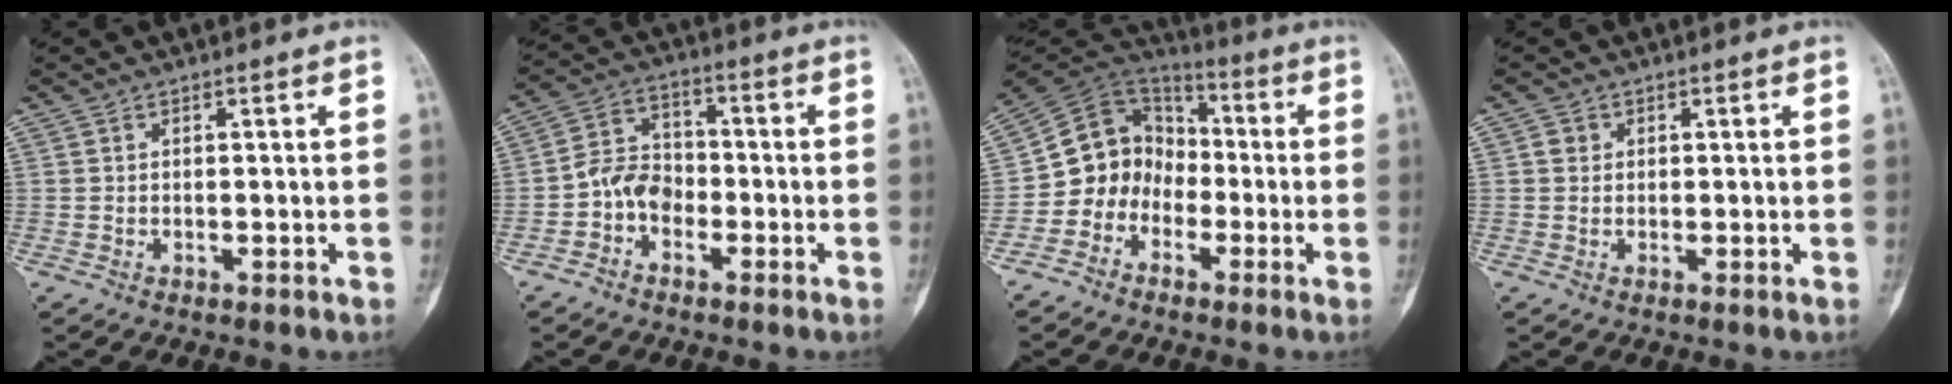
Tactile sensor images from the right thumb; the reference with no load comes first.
{"total": 6.9, "force": [-2.6, 5.2, 3.7], "torque": [-0.050, 0.032, -0.060]}
{"total": 10.7, "force": [-3.6, 9.4, 3.7], "torque": [-0.026, 0.079, -0.077]}
{"total": 1.2, "force": [0.3, 1.1, 0.4], "torque": [-0.002, 0.001, 0.003]}